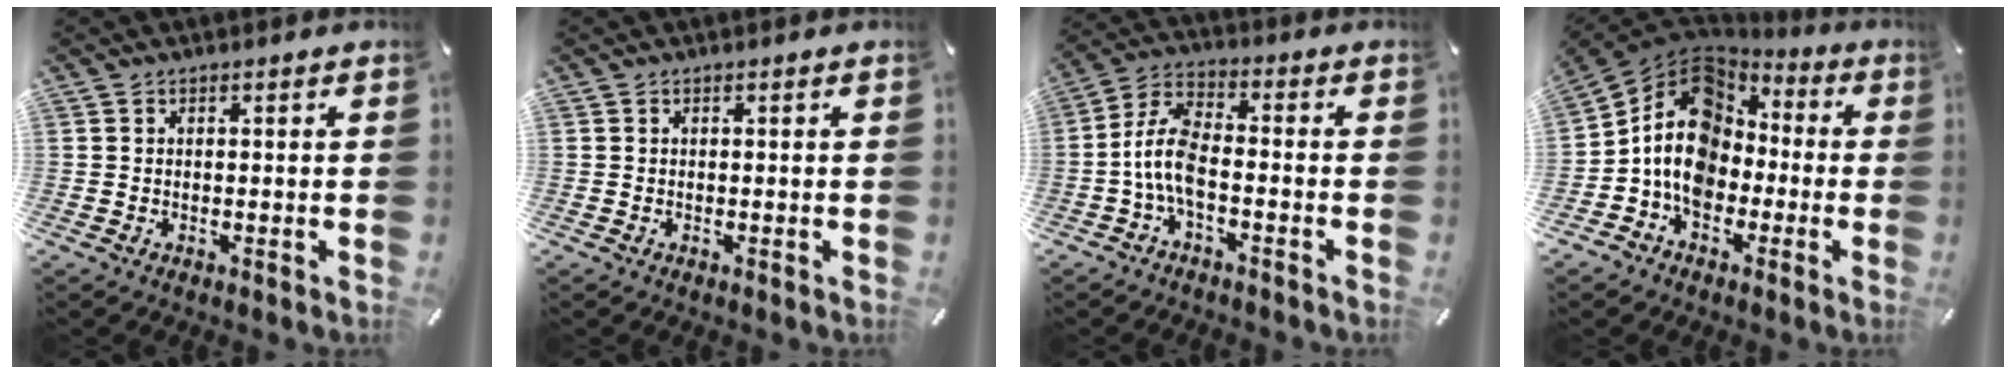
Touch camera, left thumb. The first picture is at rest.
{"total": 0.0}
{"total": 8.5, "force": [-2.8, 3.9, 7.0], "torque": [-0.156, 0.001, -0.053]}
{"total": 14.4, "force": [-1.5, 11.9, 7.9], "torque": [-0.161, 0.018, -0.027]}